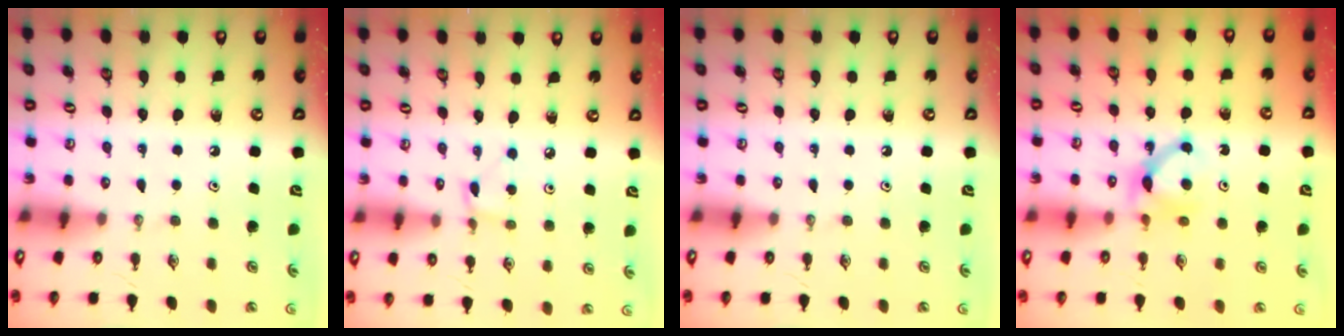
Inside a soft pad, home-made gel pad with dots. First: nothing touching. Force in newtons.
{"total": 2.0, "press": 2.0, "slide": 0.3}
{"total": 0.0}
{"total": 6.7, "press": 6.7, "slide": 0.5}